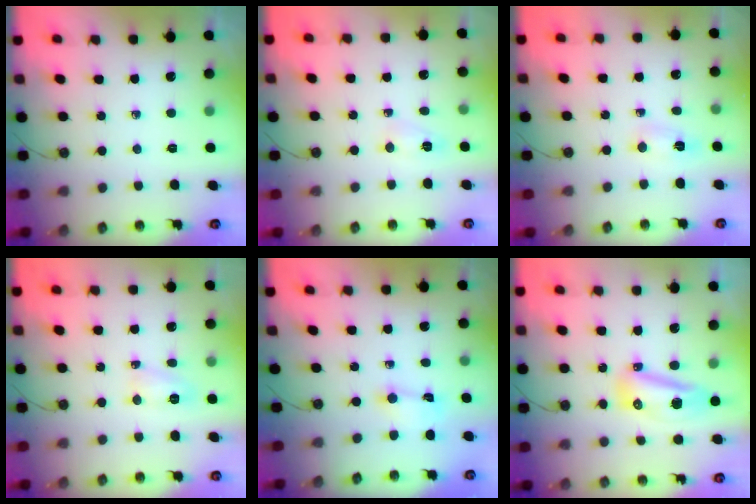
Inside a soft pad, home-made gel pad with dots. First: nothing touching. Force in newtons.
{"total": 2.7, "press": 2.7, "slide": 0.4}
{"total": 2.6, "press": 1.3, "slide": 2.2}
{"total": 5.0, "press": 5.0, "slide": 0.6}
{"total": 1.3, "press": 1.2, "slide": 0.5}
{"total": 9.9, "press": 9.6, "slide": 2.3}